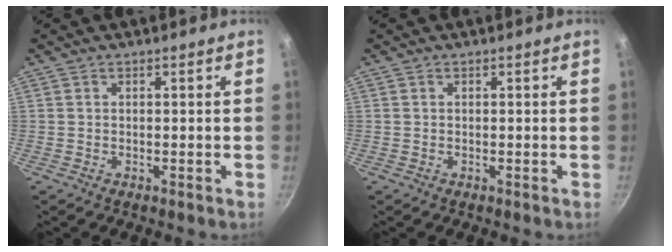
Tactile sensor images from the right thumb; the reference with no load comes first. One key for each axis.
{"total": 0.0}